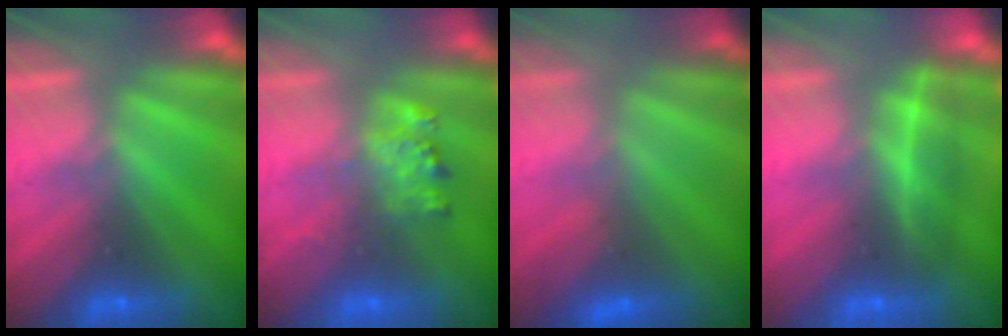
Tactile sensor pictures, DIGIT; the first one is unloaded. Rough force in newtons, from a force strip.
{"total": 2.2}
{"total": 2.8}
{"total": 2.0}